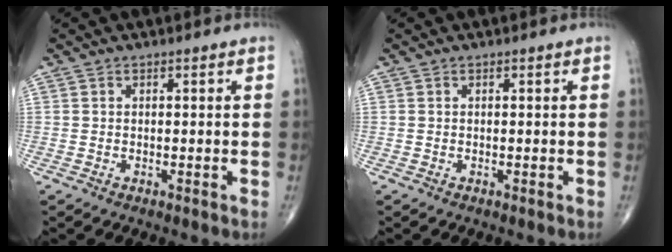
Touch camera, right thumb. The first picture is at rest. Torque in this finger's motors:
{"motor_torque": [-0.03, 0.05, -0.02, -0.03, 0.00]}